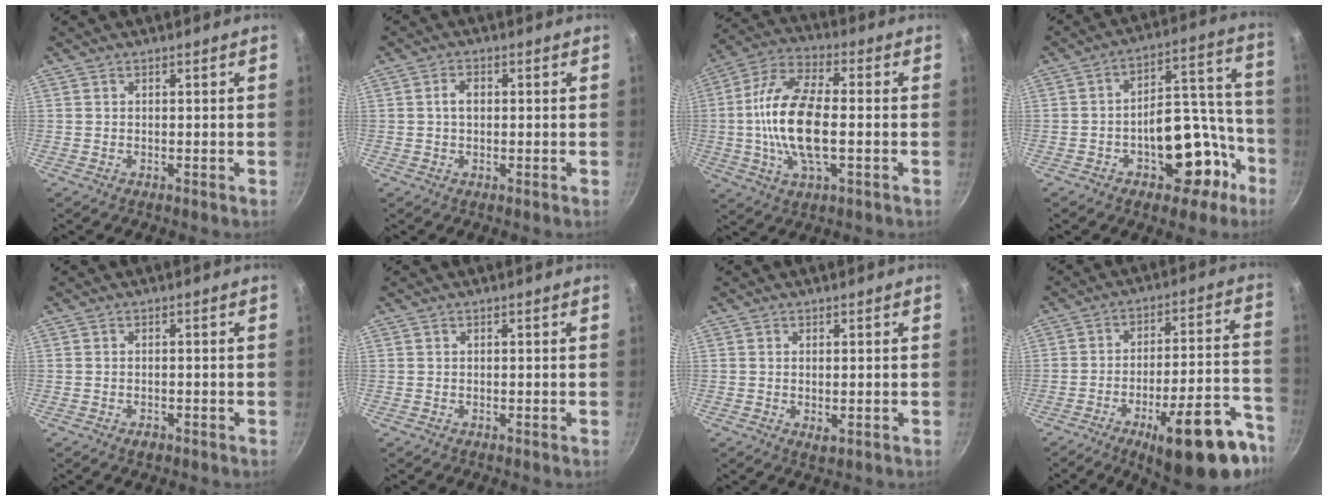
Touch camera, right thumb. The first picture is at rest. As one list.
[{"total": 2.7, "force": [0.2, 1.8, 2.0], "torque": [-0.027, 0.008, 0.001]}, {"total": 16.2, "force": [-1.4, 7.0, 14.5], "torque": [-0.280, 0.024, -0.041]}, {"total": 16.0, "force": [-6.8, 9.5, 11.0], "torque": [-0.083, 0.089, -0.087]}, {"total": 1.6, "force": [-1.0, 0.9, 0.9], "torque": [-0.017, 0.005, -0.012]}, {"total": 0.0}, {"total": 1.8, "force": [-0.1, 0.9, 1.6], "torque": [-0.027, -0.007, -0.001]}, {"total": 21.2, "force": [-12.3, 6.8, 15.8], "torque": [-0.176, 0.074, -0.172]}]